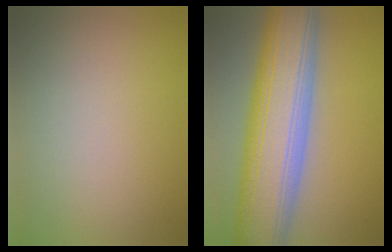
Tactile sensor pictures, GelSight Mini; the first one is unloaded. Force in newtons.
{"total": 12.5, "press": 12.5, "slide": 0.2}